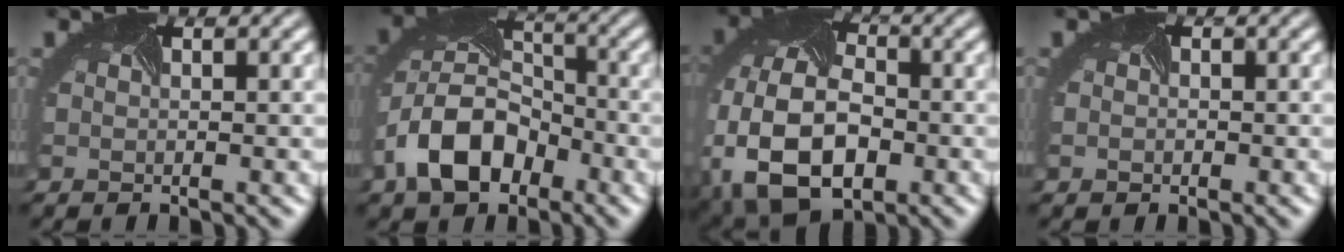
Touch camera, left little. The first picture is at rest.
{"total": 8.0, "force": [-4.0, 5.0, 4.7], "torque": [-0.099, -0.004, -0.080]}
{"total": 13.2, "force": [-4.2, 8.4, 9.2], "torque": [-0.203, -0.034, -0.074]}
{"total": 1.1, "force": [-0.2, 1.0, 0.3], "torque": [0.000, -0.004, -0.002]}